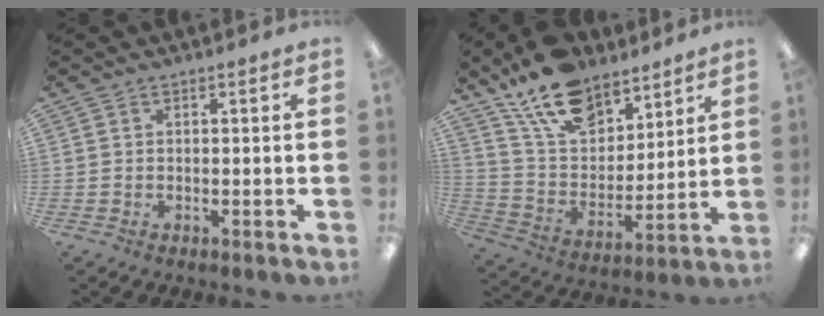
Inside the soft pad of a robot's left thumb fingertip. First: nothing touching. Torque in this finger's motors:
{"motor_torque": [1.15, 1.14, 1.40, -1.37, 0.11]}